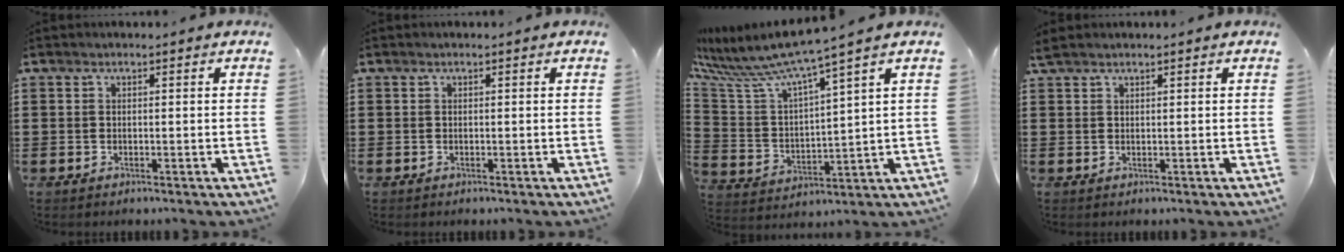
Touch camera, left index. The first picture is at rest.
{"total": 0.0}
{"total": 6.6, "force": [6.0, -0.4, 2.7], "torque": [-0.084, -0.050, 0.096]}
{"total": 1.2, "force": [1.1, 0.1, 0.6], "torque": [-0.015, 0.001, 0.021]}